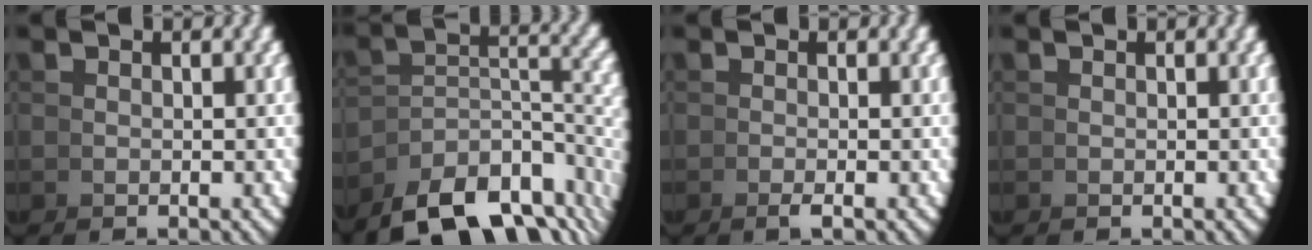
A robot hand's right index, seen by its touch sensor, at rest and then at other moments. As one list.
[{"total": 10.4, "force": [-5.8, 5.4, 6.7], "torque": [-0.116, -0.047, -0.069]}, {"total": 0.9, "force": [-0.6, -0.6, 0.4], "torque": [-0.006, 0.002, -0.012]}, {"total": 0.0}]